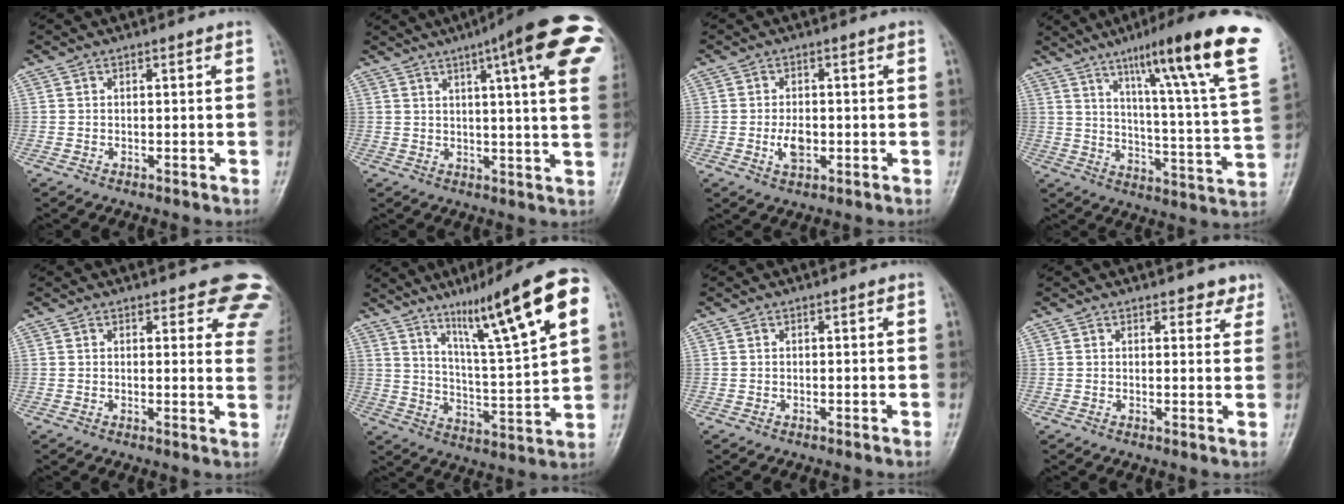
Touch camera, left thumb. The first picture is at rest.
{"total": 20.9, "force": [9.2, 3.4, 18.5], "torque": [-0.222, -0.004, 0.103]}
{"total": 4.1, "force": [-0.9, 2.3, 3.3], "torque": [-0.055, 0.002, -0.015]}
{"total": 25.3, "force": [14.0, 2.7, 20.9], "torque": [-0.287, -0.043, 0.199]}
{"total": 10.1, "force": [7.8, 3.9, 5.1], "torque": [-0.004, -0.033, 0.065]}
{"total": 19.9, "force": [9.9, 2.7, 17.0], "torque": [-0.243, -0.031, 0.161]}
{"total": 0.0}
{"total": 3.1, "force": [2.5, 1.6, 1.0], "torque": [0.013, -0.013, 0.026]}